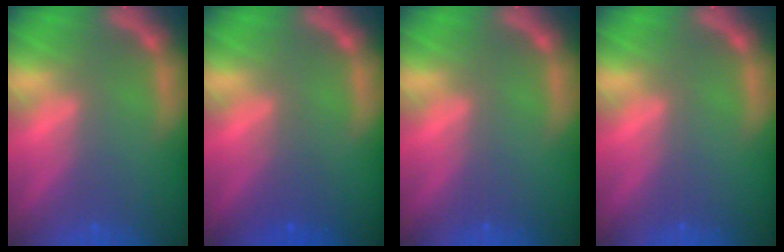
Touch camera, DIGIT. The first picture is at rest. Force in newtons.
{"total": 1.9}
{"total": 0.0}
{"total": 0.0}